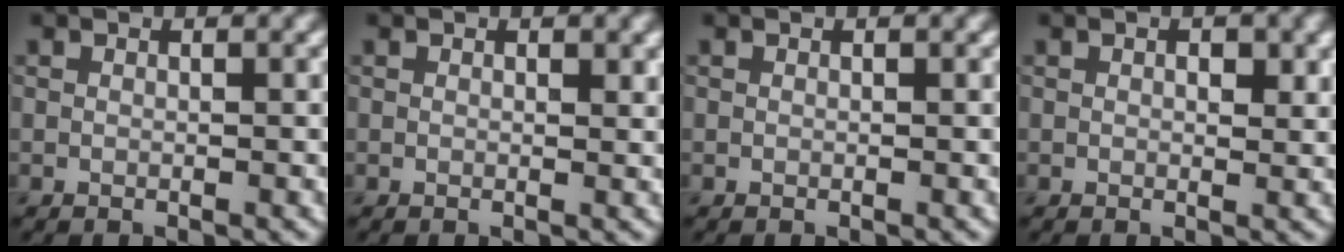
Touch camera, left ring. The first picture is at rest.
{"total": 0.7, "force": [0.3, 0.3, 0.6], "torque": [-0.006, -0.002, 0.006]}
{"total": 0.0}
{"total": 1.5, "force": [0.4, 0.8, 1.2], "torque": [-0.014, -0.003, 0.006]}